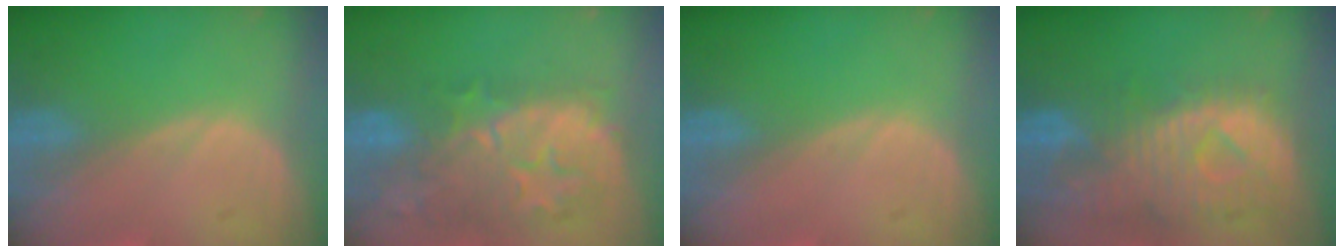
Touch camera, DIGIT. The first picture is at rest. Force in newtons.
{"total": 10.6, "press": 10.0, "slide": 3.6}
{"total": 0.0}
{"total": 11.2, "press": 9.7, "slide": 5.6}